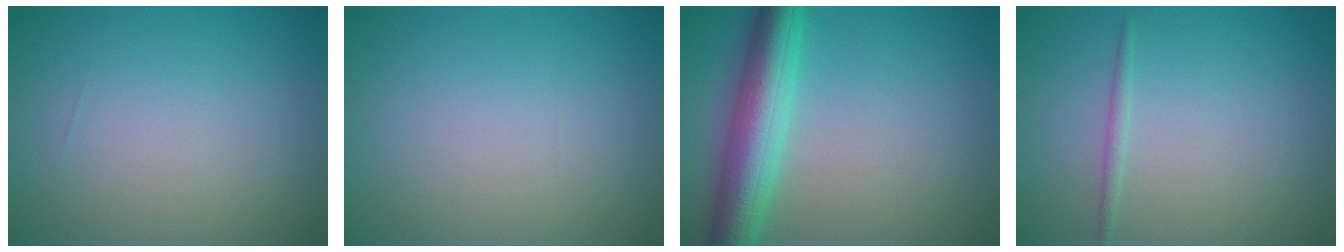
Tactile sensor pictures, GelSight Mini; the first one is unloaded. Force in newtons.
{"total": 0.0}
{"total": 6.8, "press": 6.8, "slide": 0.2}
{"total": 0.7, "press": 0.7, "slide": 0.0}